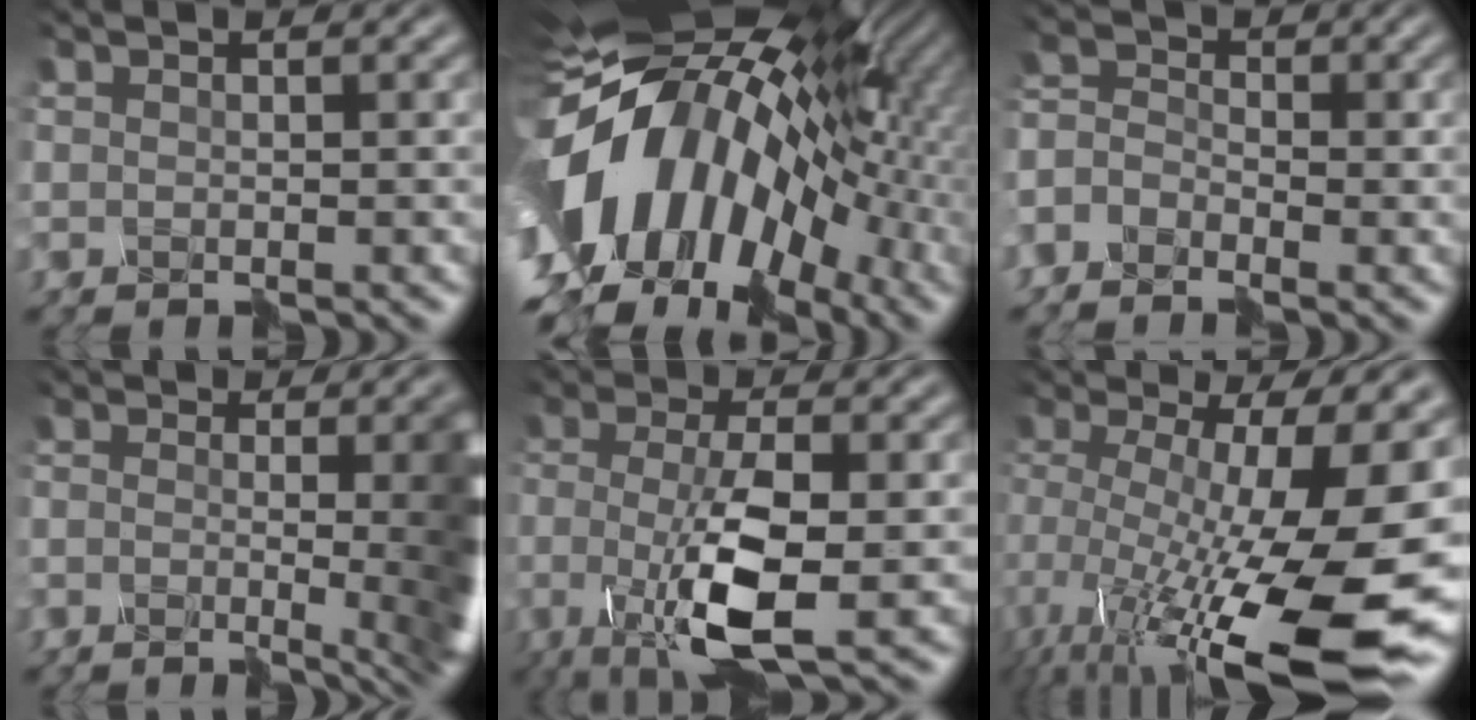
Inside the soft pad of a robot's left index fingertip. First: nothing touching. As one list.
[{"total": 16.1, "force": [-2.1, 11.0, 11.7], "torque": [-0.235, 0.009, -0.045]}, {"total": 4.7, "force": [-4.2, 2.1, 0.5], "torque": [-0.009, -0.005, -0.070]}, {"total": 10.8, "force": [-1.5, 4.0, 9.9], "torque": [-0.090, -0.002, -0.016]}, {"total": 6.5, "force": [-2.8, 1.4, 5.7], "torque": [-0.139, -0.007, -0.051]}, {"total": 17.5, "force": [-5.2, 5.4, 15.8], "torque": [-0.274, -0.021, -0.082]}]